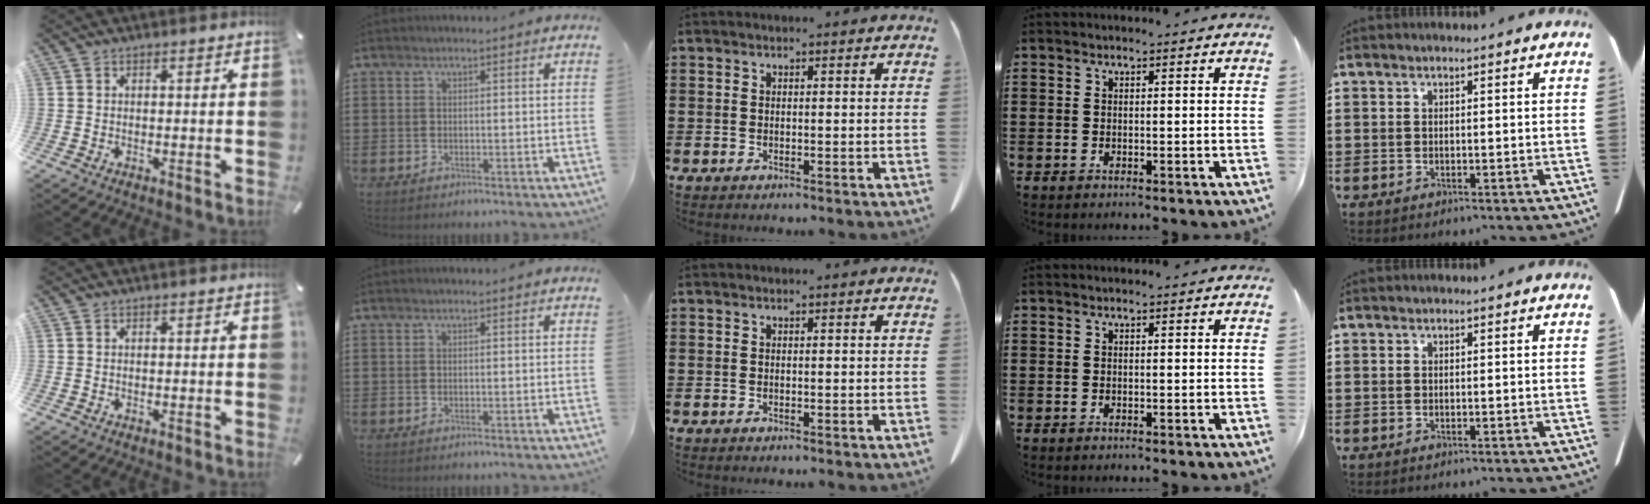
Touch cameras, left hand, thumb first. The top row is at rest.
{}